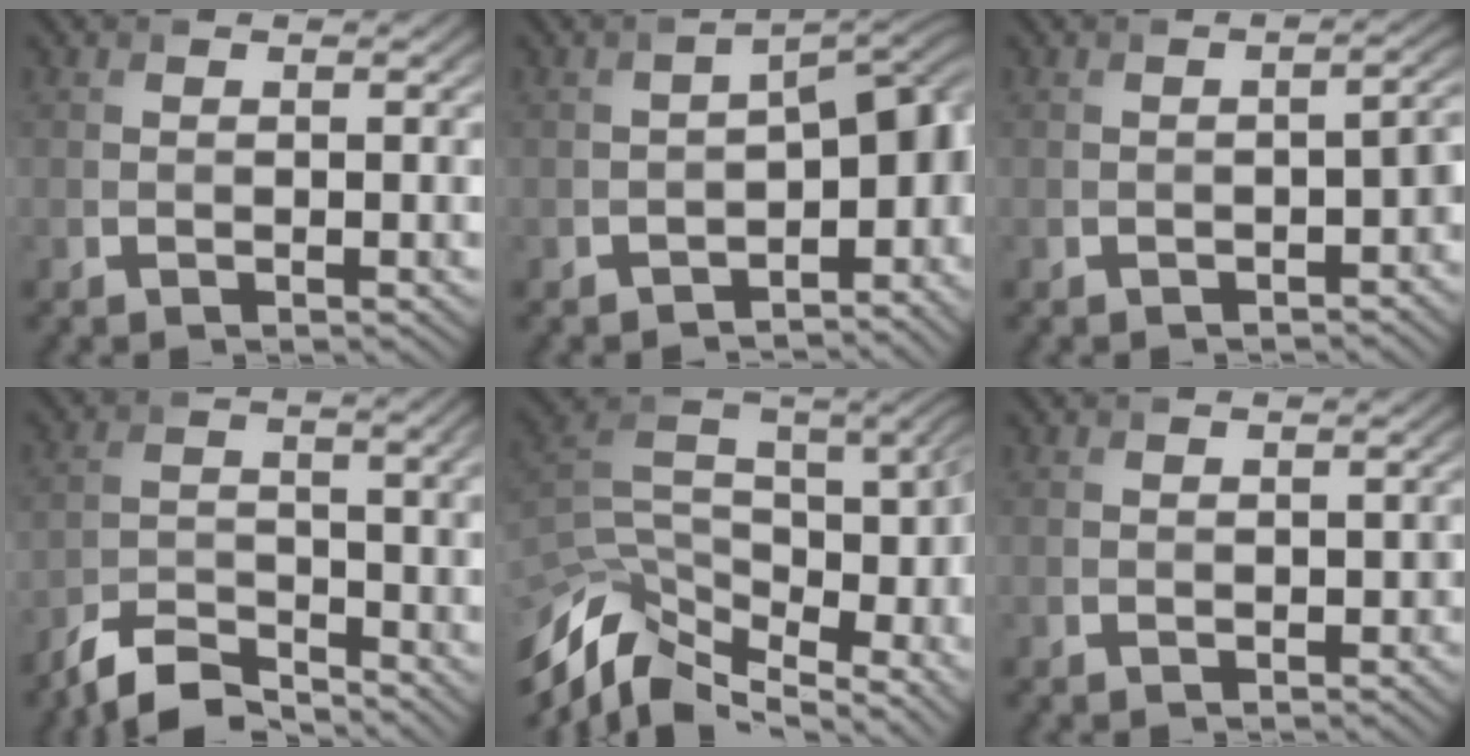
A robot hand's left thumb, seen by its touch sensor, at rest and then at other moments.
{"total": 9.1, "force": [-3.1, 4.5, 7.2], "torque": [-0.082, -0.020, -0.039]}
{"total": 3.0, "force": [-1.8, 1.2, 2.2], "torque": [-0.026, 0.001, -0.022]}
{"total": 7.8, "force": [-6.6, 2.1, 3.6], "torque": [-0.067, -0.007, -0.131]}
{"total": 13.4, "force": [-3.7, 6.7, 10.9], "torque": [-0.259, -0.014, -0.046]}
{"total": 0.9, "force": [-0.6, 0.5, 0.3], "torque": [-0.005, -0.002, -0.008]}